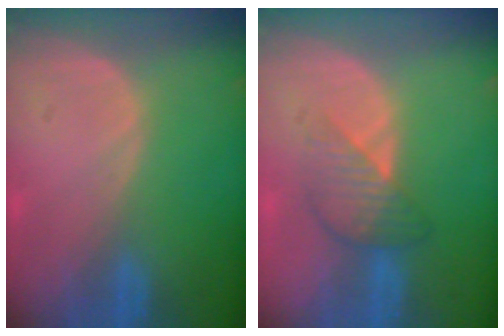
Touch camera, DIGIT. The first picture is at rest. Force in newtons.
{"total": 4.3, "press": 4.3, "slide": 0.2}